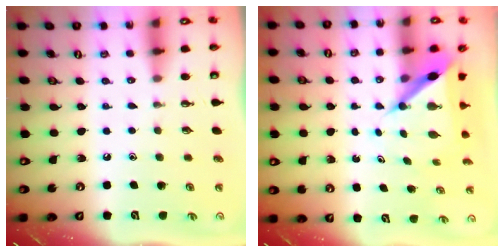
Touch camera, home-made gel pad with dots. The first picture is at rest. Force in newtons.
{"total": 7.1, "press": 7.1, "slide": 0.6}